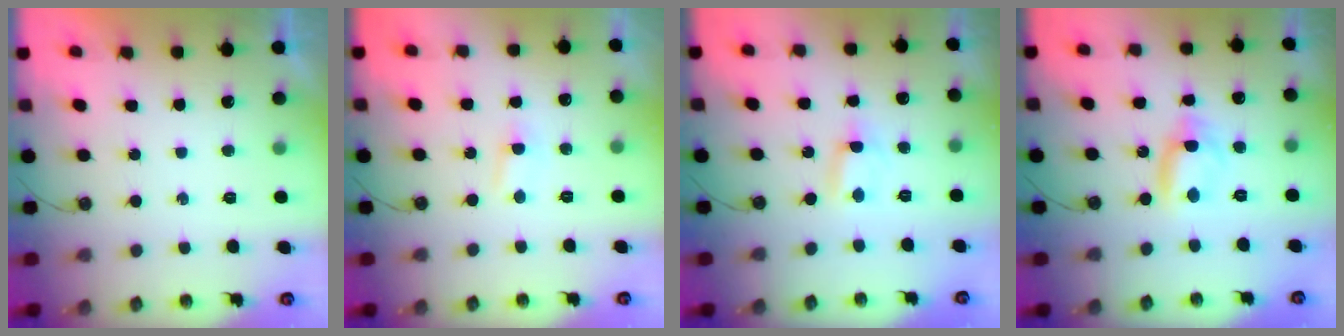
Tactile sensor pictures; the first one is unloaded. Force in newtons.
{"total": 2.8, "press": 2.7, "slide": 0.6}
{"total": 0.6, "press": 0.3, "slide": 0.5}
{"total": 6.6, "press": 5.8, "slide": 3.2}